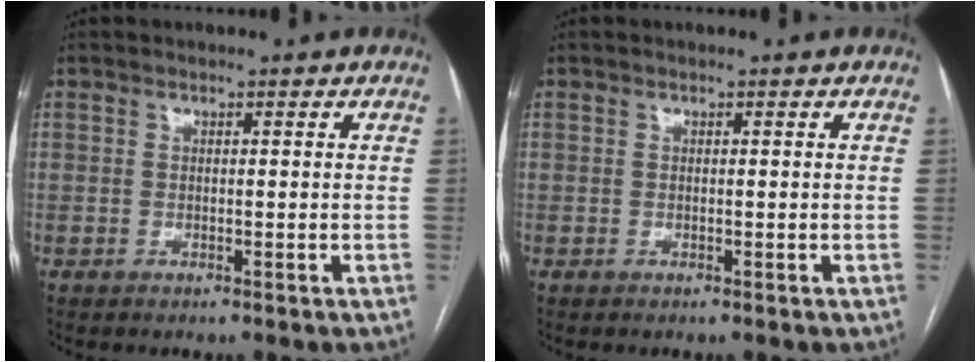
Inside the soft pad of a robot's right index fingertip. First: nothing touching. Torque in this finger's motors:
{"motor_torque": [0.01, 0.00, 0.00, 0.00]}